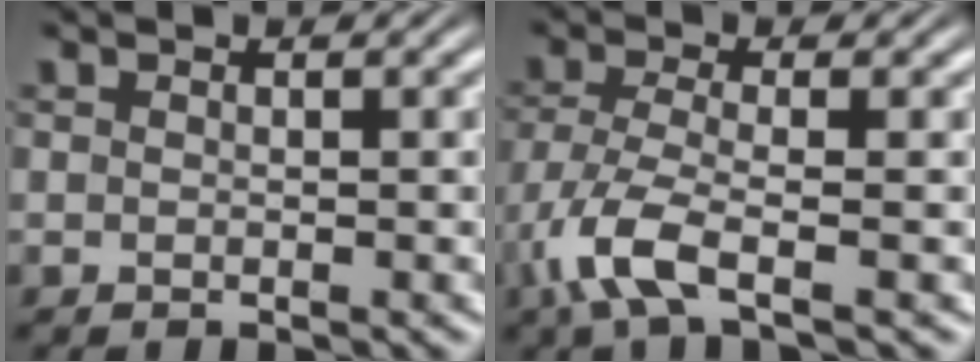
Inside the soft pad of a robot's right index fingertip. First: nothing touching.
{"total": 4.4, "force": [-1.9, 1.7, 3.6], "torque": [-0.099, -0.032, -0.016]}